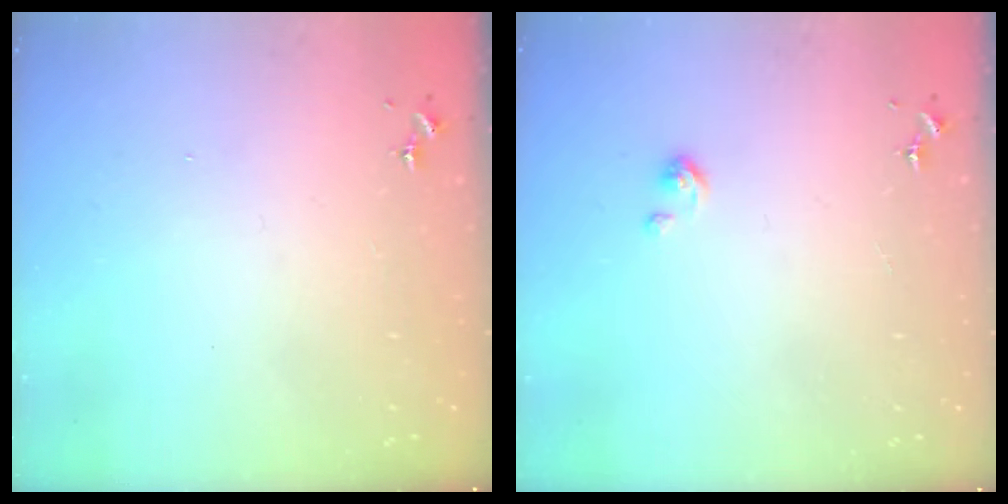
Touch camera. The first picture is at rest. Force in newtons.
{"total": 2.6, "press": 2.6, "slide": 0.4}